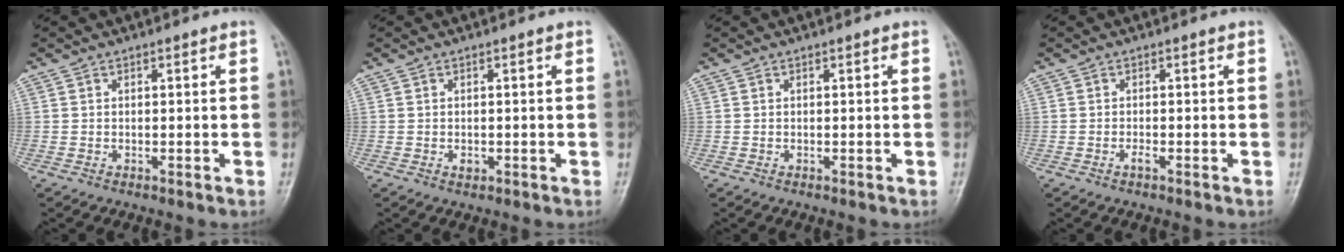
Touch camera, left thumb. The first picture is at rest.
{"total": 0.9, "force": [-0.2, 0.7, 0.6], "torque": [-0.007, -0.001, -0.001]}
{"total": 0.0}
{"total": 0.9, "force": [-0.5, 0.2, 0.6], "torque": [-0.012, 0.000, -0.010]}